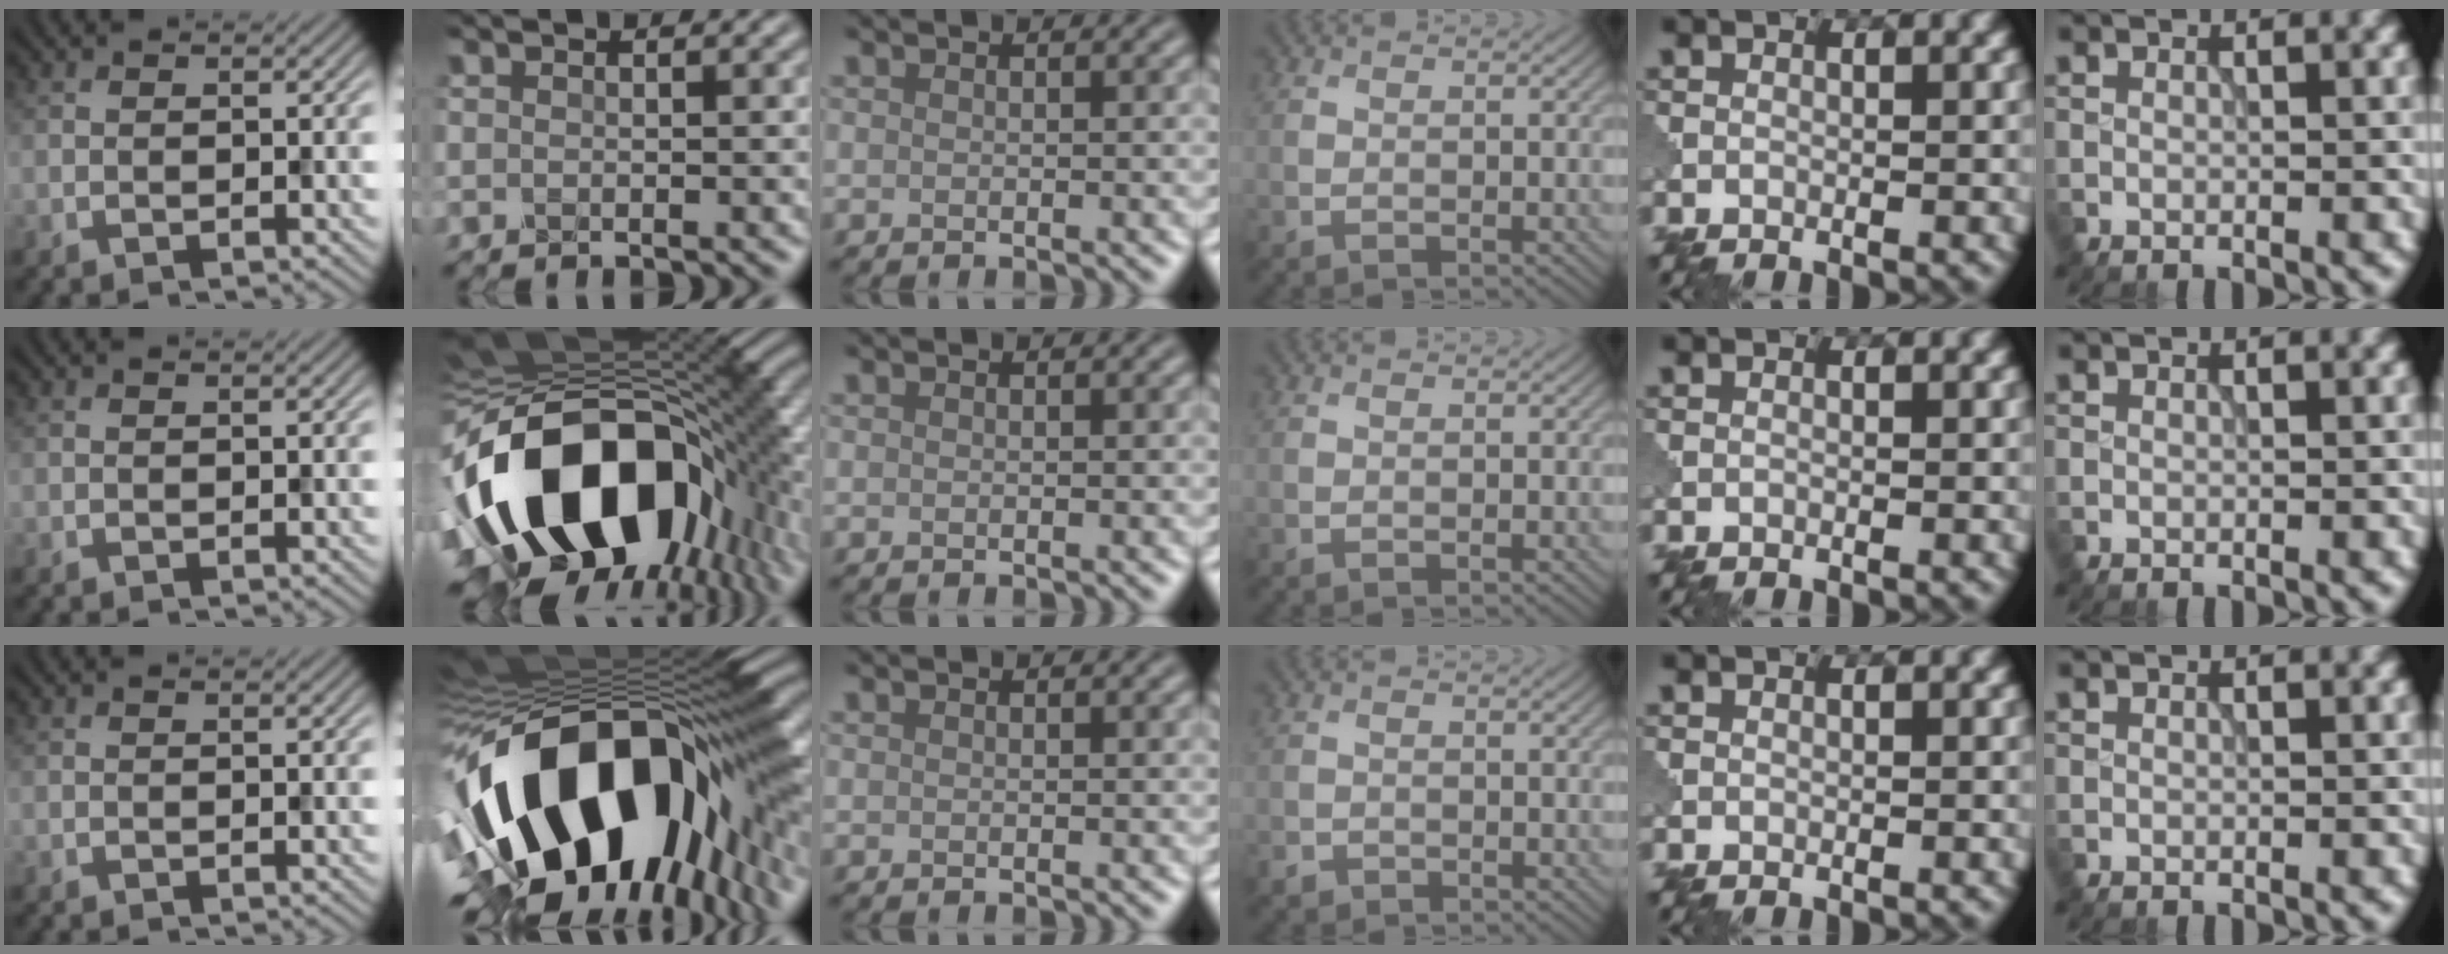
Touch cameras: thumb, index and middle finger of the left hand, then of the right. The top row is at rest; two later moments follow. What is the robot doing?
{"motion": "assemble", "object": "puzzle pieces"}